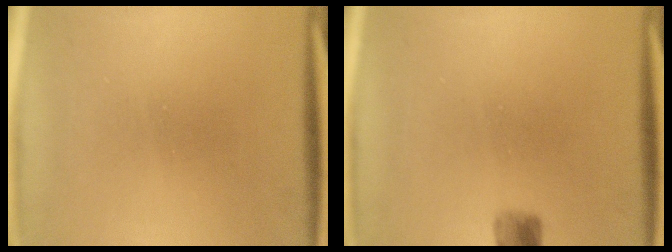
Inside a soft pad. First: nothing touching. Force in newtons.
{"total": 2.4}